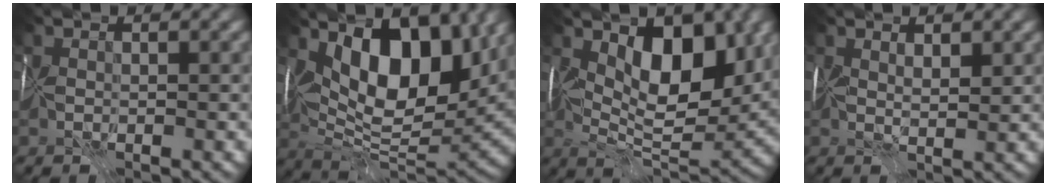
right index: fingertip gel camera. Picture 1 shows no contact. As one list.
[{"total": 12.2, "force": [4.6, 5.9, 9.6], "torque": [-0.122, -0.011, 0.078]}, {"total": 8.6, "force": [3.4, 4.2, 6.7], "torque": [-0.086, -0.018, 0.060]}, {"total": 1.5, "force": [1.2, 0.1, 0.8], "torque": [-0.004, -0.006, 0.024]}]